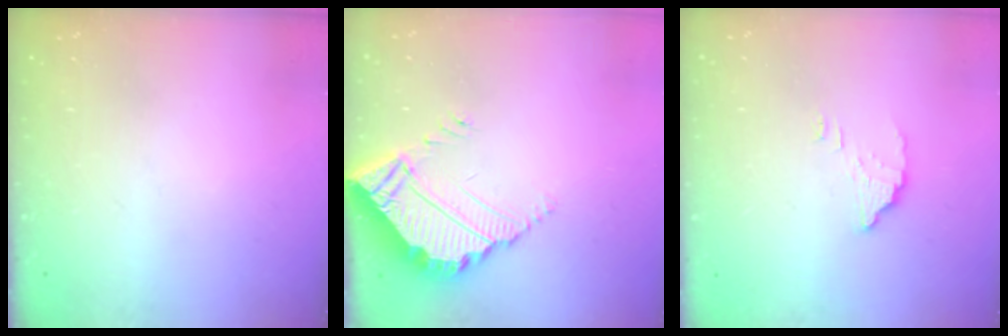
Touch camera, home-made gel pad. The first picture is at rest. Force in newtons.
{"total": 5.7, "press": 5.7, "slide": 0.5}
{"total": 3.1, "press": 3.0, "slide": 0.4}